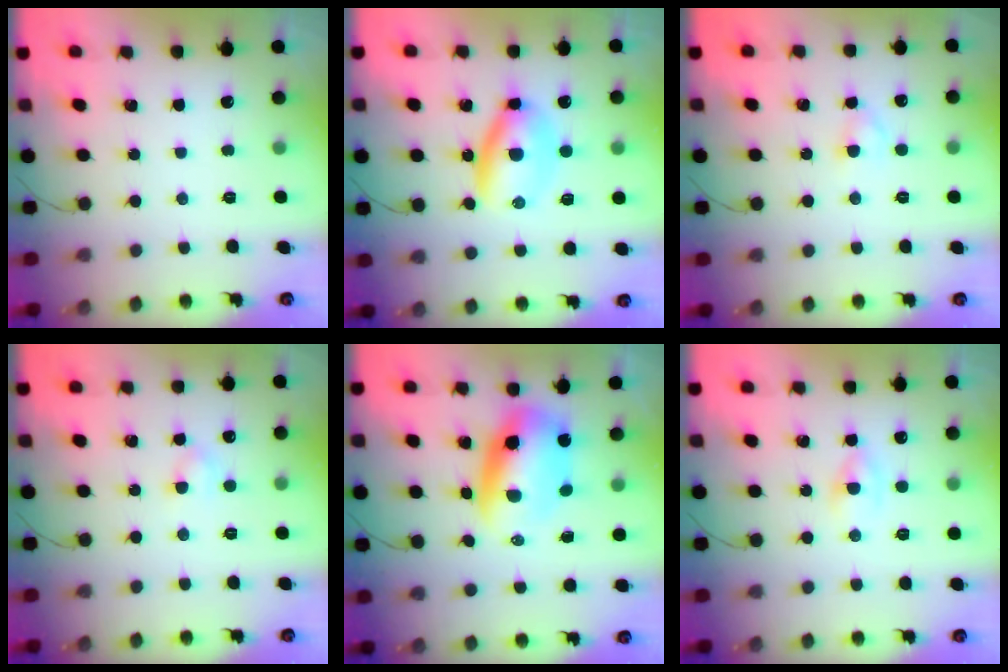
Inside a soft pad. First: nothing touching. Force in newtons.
{"total": 6.6, "press": 6.5, "slide": 1.2}
{"total": 2.7, "press": 2.5, "slide": 1.2}
{"total": 3.0, "press": 2.8, "slide": 1.0}
{"total": 10.8, "press": 10.4, "slide": 2.7}
{"total": 1.4, "press": 1.1, "slide": 0.9}